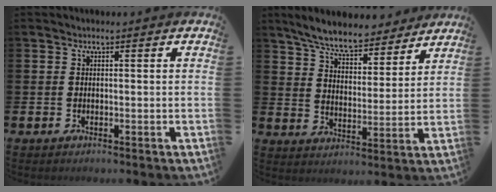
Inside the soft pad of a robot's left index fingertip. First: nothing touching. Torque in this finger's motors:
{"motor_torque": [0.60, -0.68, 0.81, 0.21]}